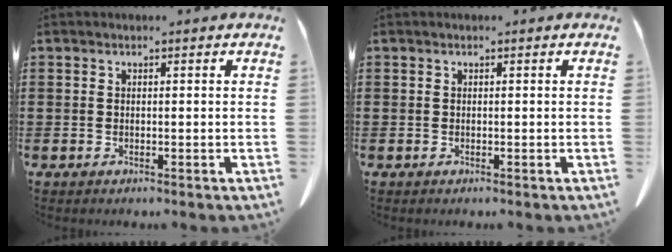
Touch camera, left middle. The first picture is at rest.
{"total": 0.0}